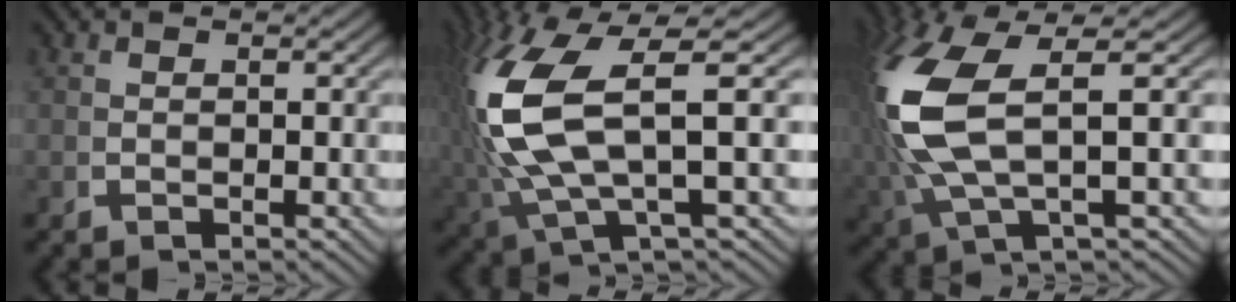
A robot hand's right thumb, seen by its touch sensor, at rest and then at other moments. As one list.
[{"total": 12.5, "force": [0.2, 6.8, 10.5], "torque": [-0.240, -0.026, 0.020]}, {"total": 10.3, "force": [1.0, 5.0, 9.0], "torque": [-0.212, -0.008, 0.027]}]